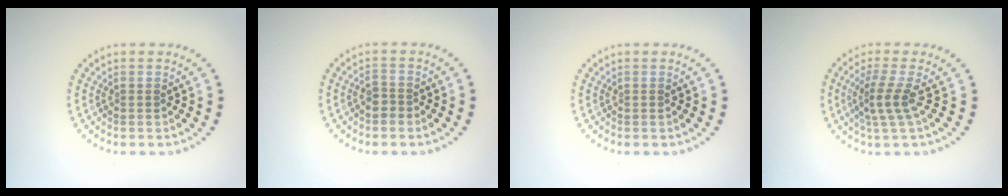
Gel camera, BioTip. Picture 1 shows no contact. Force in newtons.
{"total": 1.2, "press": 1.0, "slide": 0.6}
{"total": 0.0}
{"total": 2.6, "press": 1.9, "slide": 1.7}